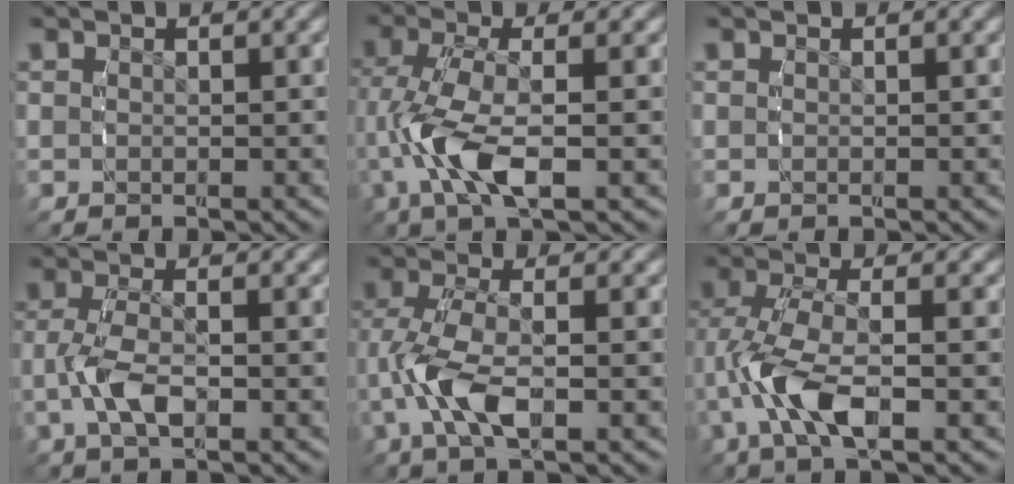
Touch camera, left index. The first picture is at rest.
{"total": 5.4, "force": [-0.2, 2.2, 4.9], "torque": [-0.108, 0.000, -0.005]}
{"total": 0.0}
{"total": 3.0, "force": [-0.9, 1.3, 2.6], "torque": [-0.057, 0.003, -0.017]}
{"total": 4.4, "force": [-0.3, 2.0, 3.9], "torque": [-0.088, 0.000, -0.009]}
{"total": 4.9, "force": [-0.4, 2.2, 4.4], "torque": [-0.095, -0.001, -0.010]}